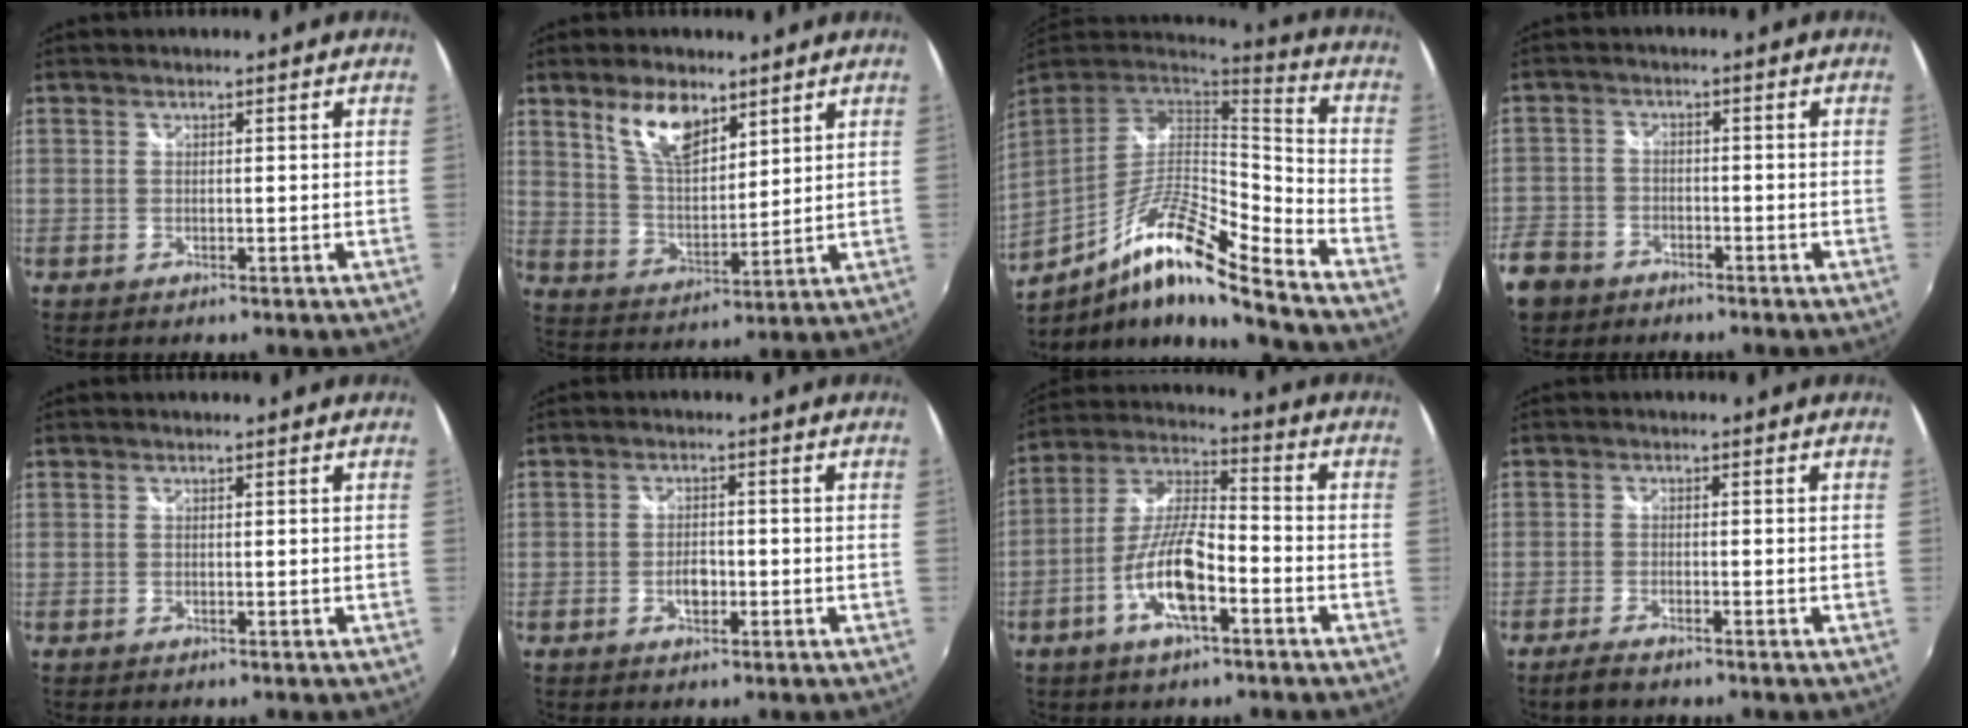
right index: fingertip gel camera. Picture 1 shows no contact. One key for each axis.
{"total": 10.1, "fx": 6.3, "fy": 4.5, "fz": 6.5, "tx": -0.118, "ty": 0.006, "tz": 0.126}
{"total": 18.6, "fx": -11.1, "fy": 2.1, "fz": 14.7, "tx": -0.269, "ty": -0.026, "tz": -0.208}
{"total": 10.7, "fx": -5.9, "fy": 8.3, "fz": 3.3, "tx": -0.122, "ty": 0.009, "tz": -0.106}
{"total": 0.0}
{"total": 3.0, "fx": -1.1, "fy": 1.8, "fz": 2.1, "tx": -0.037, "ty": 0.002, "tz": -0.019}
{"total": 11.9, "fx": -5.2, "fy": 3.3, "fz": 10.2, "tx": -0.215, "ty": 0.002, "tz": -0.099}
{"total": 3.4, "fx": -2.8, "fy": 0.7, "fz": 1.8, "tx": -0.049, "ty": -0.008, "tz": -0.054}